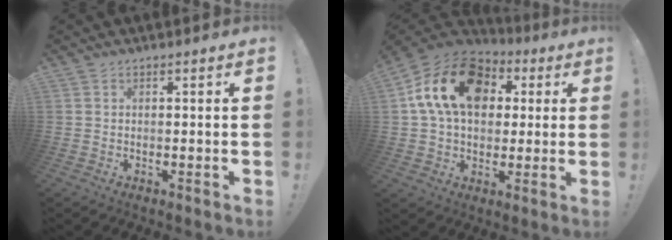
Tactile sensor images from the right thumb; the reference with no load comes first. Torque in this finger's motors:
{"motor_torque": [2.33, 2.68, 1.32, -0.05, 0.43]}